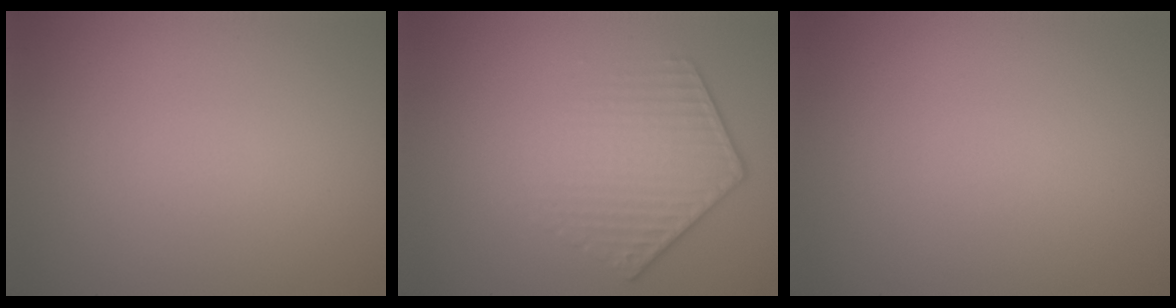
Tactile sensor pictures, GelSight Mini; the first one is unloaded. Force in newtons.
{"total": 4.4, "press": 3.2, "slide": 3.1}
{"total": 0.0}